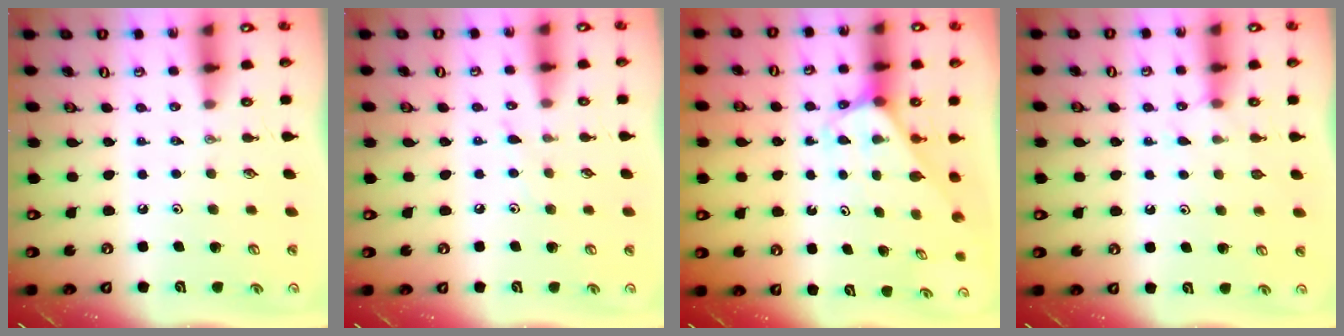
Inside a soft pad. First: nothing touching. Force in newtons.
{"total": 4.8, "press": 4.7, "slide": 0.6}
{"total": 2.5, "press": 2.5, "slide": 0.2}
{"total": 3.5, "press": 3.5, "slide": 0.6}